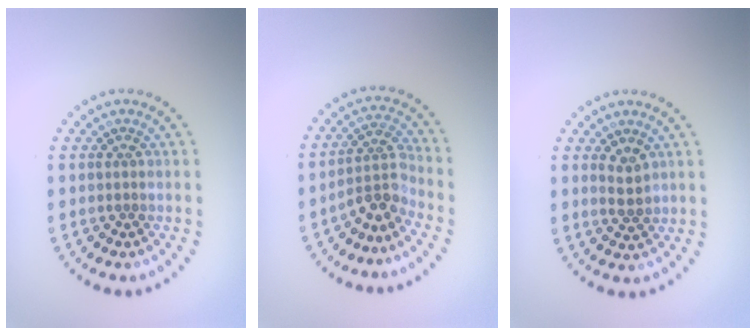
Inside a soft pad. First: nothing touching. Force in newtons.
{"total": 3.3, "press": 2.4, "slide": 2.3}
{"total": 1.8, "press": 1.8, "slide": 0.6}